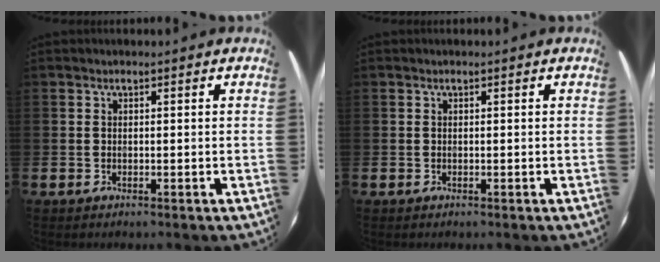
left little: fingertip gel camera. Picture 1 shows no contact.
{"total": 0.0}